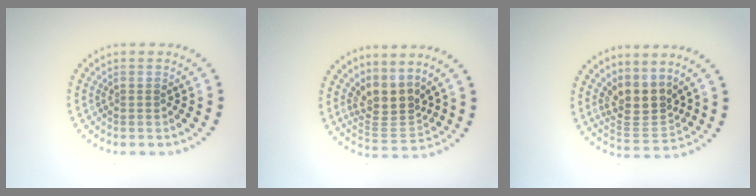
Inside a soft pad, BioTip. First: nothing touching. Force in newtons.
{"total": 3.5, "press": 2.6, "slide": 2.4}
{"total": 3.7, "press": 3.1, "slide": 2.0}